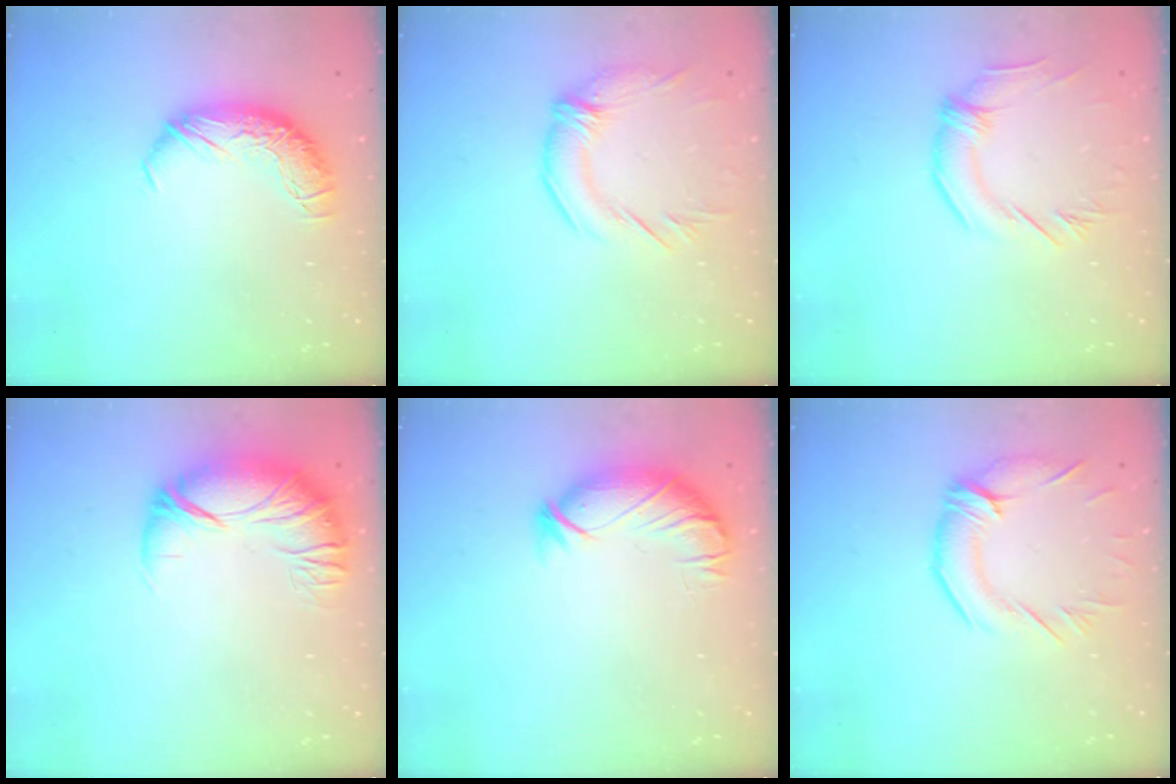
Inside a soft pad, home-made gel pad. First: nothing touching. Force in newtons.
{"total": 2.8, "press": 1.9, "slide": 2.2}
{"total": 0.8, "press": 0.6, "slide": 0.5}
{"total": 3.0, "press": 1.2, "slide": 2.8}
{"total": 3.8, "press": 3.3, "slide": 1.9}
{"total": 2.9, "press": 2.5, "slide": 1.5}